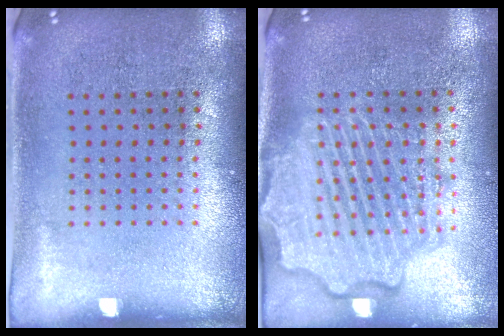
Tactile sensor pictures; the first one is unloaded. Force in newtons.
{"total": 4.1, "press": 4.1, "slide": 0.5}